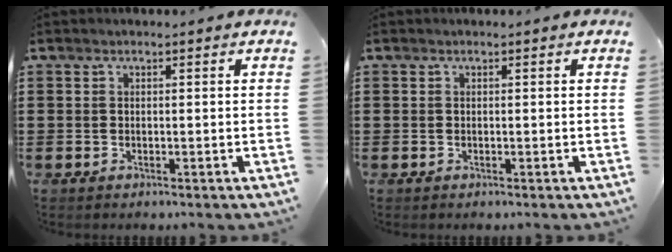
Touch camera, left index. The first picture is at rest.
{"total": 0.0}